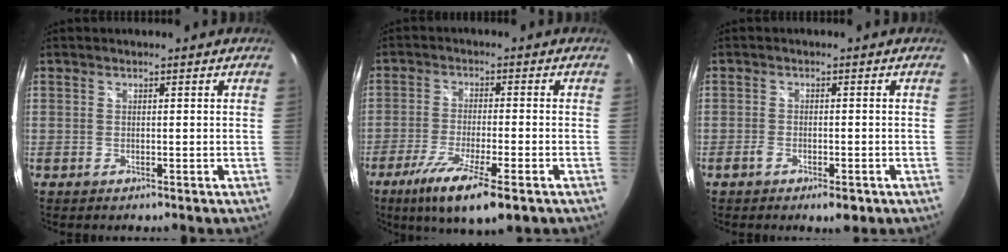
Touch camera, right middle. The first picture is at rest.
{"total": 11.4, "force": [-6.7, 1.8, 9.0], "torque": [-0.187, -0.042, -0.119]}
{"total": 3.8, "force": [-2.5, 1.7, 2.4], "torque": [-0.056, -0.006, -0.045]}